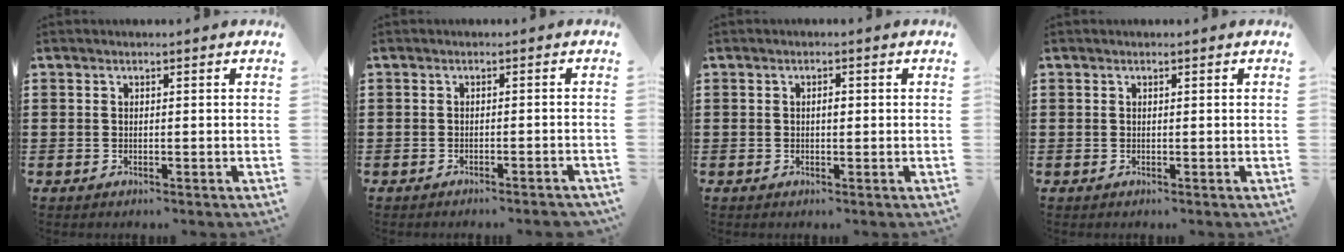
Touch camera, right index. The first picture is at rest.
{"total": 1.2, "force": [-1.1, -0.1, 0.5], "torque": [-0.009, 0.000, -0.022]}
{"total": 1.2, "force": [0.0, 0.5, 1.1], "torque": [-0.022, 0.002, -0.001]}
{"total": 0.0}